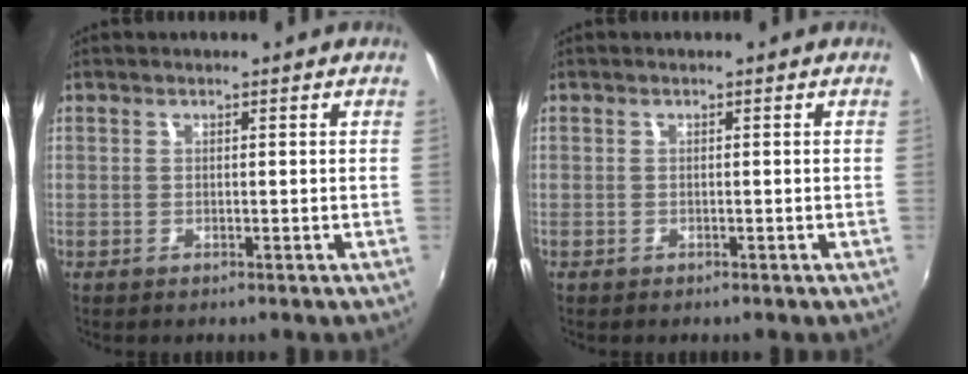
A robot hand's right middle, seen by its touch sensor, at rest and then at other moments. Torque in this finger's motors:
{"motor_torque": [0.04, -0.03, -0.23, -0.16]}